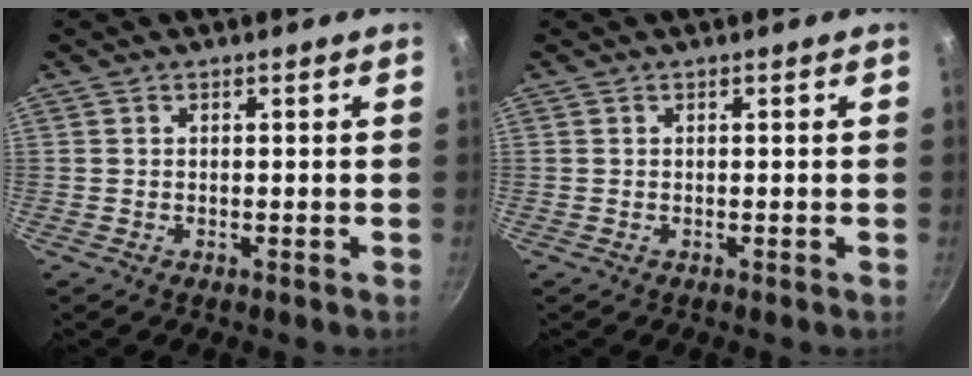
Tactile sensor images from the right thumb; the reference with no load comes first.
{"total": 0.0}